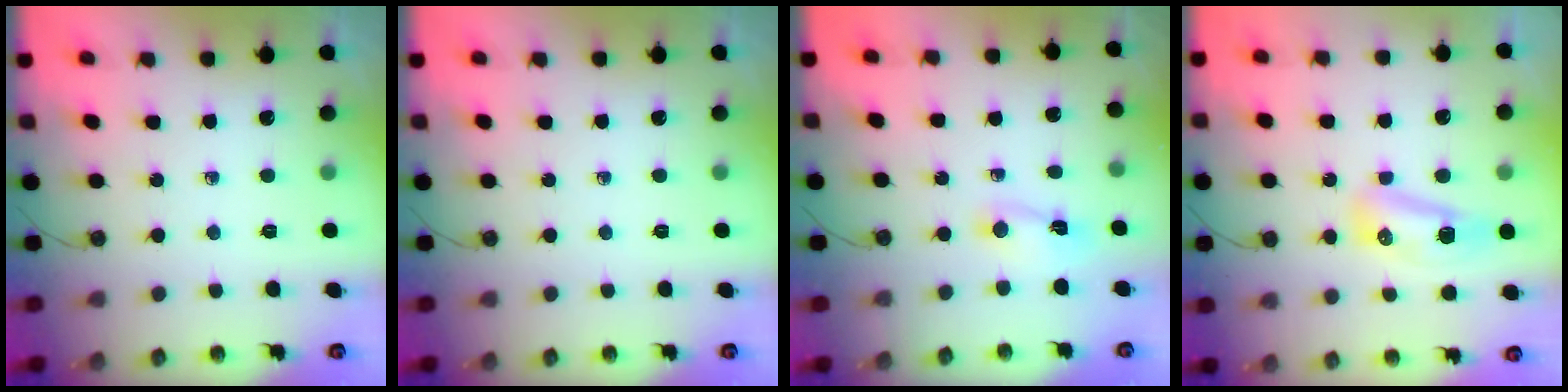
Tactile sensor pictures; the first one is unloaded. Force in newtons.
{"total": 0.0}
{"total": 2.1, "press": 2.1, "slide": 0.3}
{"total": 9.4, "press": 8.9, "slide": 3.1}